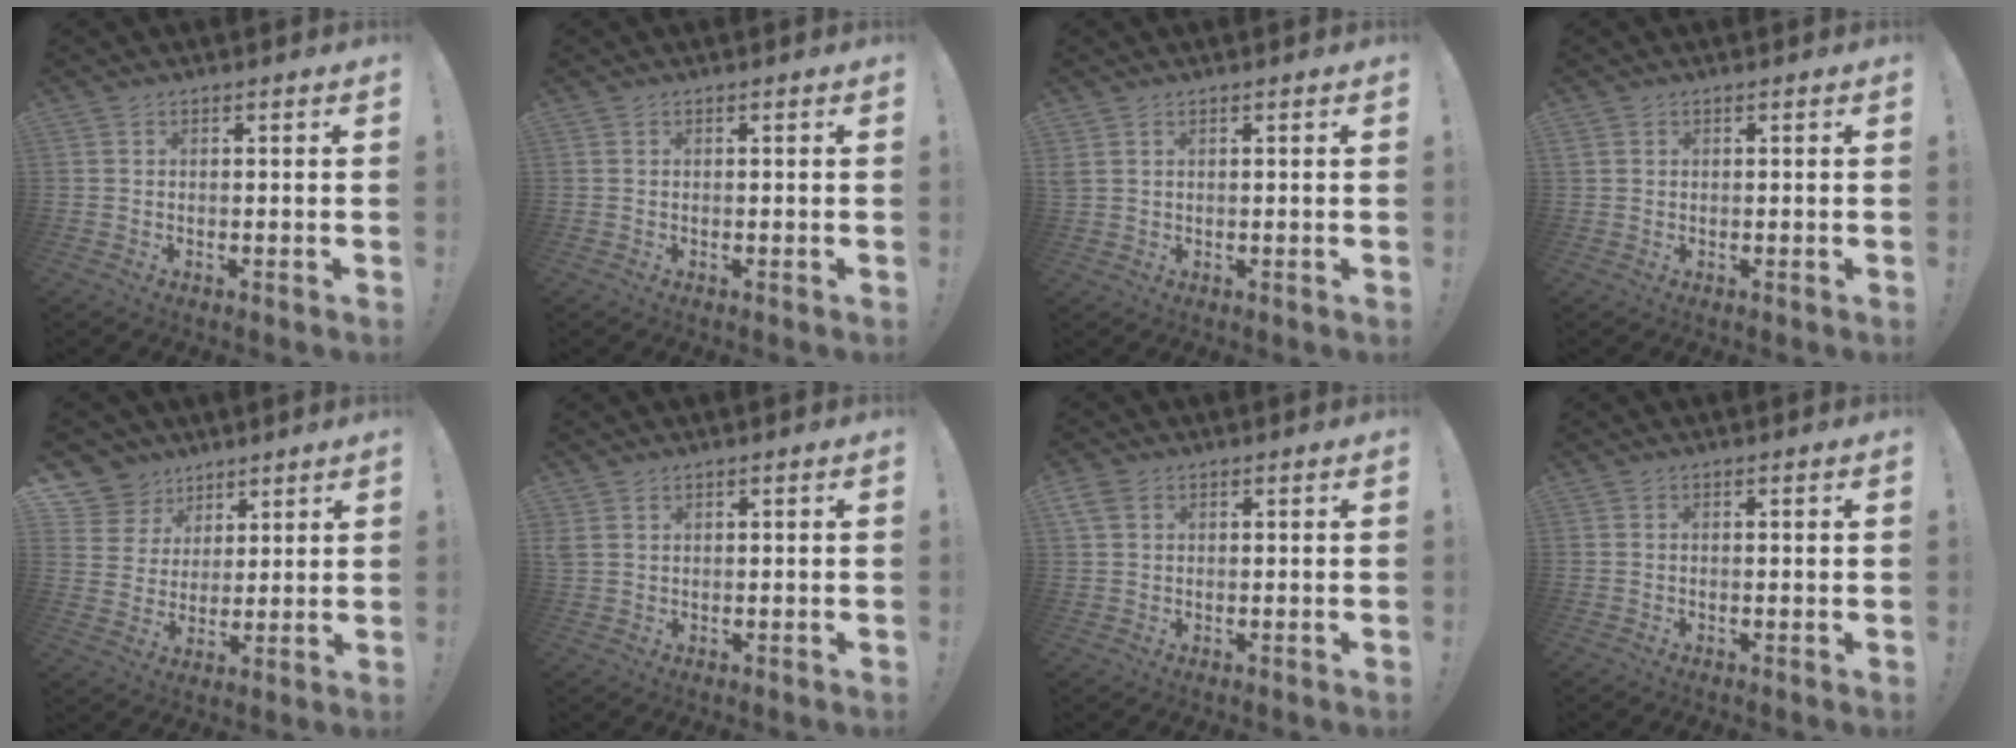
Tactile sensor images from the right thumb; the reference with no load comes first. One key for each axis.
{"total": 0.0}
{"total": 1.9, "fx": 0.9, "fy": 1.2, "fz": 1.2, "tx": -0.031, "ty": 0.005, "tz": 0.020}
{"total": 0.6, "fx": 0.3, "fy": 0.5, "fz": 0.2, "tx": -0.013, "ty": 0.006, "tz": 0.007}
{"total": 9.8, "fx": 6.0, "fy": 7.6, "fz": 1.7, "tx": -0.025, "ty": -0.047, "tz": 0.122}
{"total": 2.5, "fx": 1.4, "fy": 1.7, "fz": 1.2, "tx": -0.030, "ty": 0.001, "tz": 0.030}
{"total": 3.9, "fx": 2.0, "fy": 2.5, "fz": 2.2, "tx": -0.039, "ty": 0.000, "tz": 0.040}
{"total": 0.7, "fx": 0.5, "fy": -0.1, "fz": 0.5, "tx": -0.002, "ty": -0.002, "tz": 0.007}